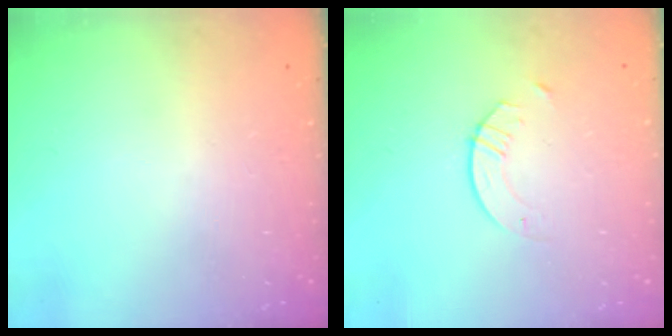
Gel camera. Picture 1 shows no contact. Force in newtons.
{"total": 2.9, "press": 2.9, "slide": 0.3}